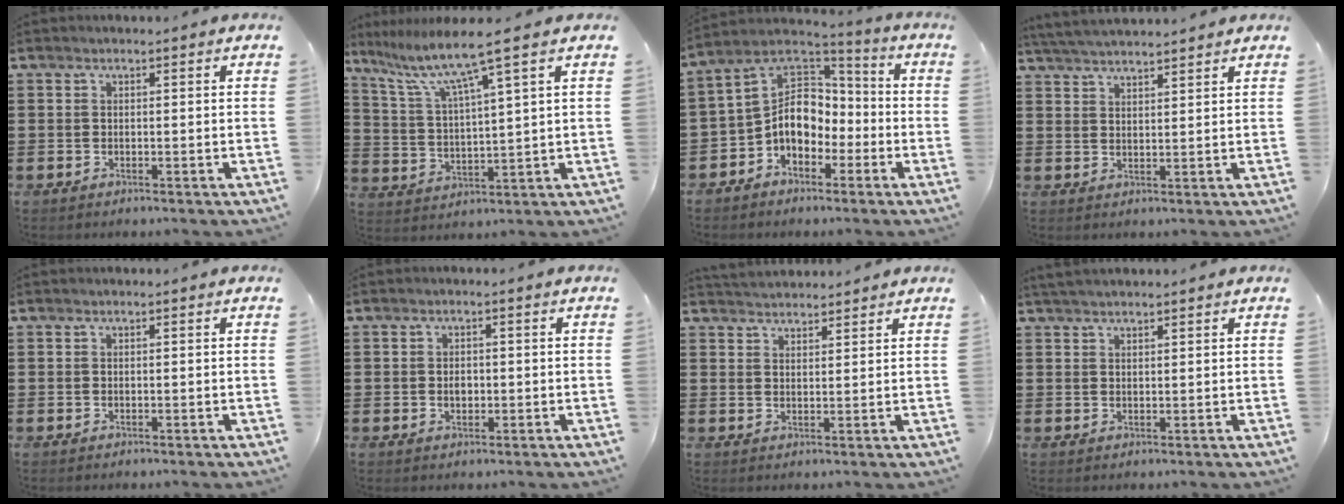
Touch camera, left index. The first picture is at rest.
{"total": 10.7, "force": [6.7, 0.6, 8.3], "torque": [-0.188, -0.024, 0.108]}
{"total": 8.9, "force": [-2.3, 6.8, 5.2], "torque": [-0.125, 0.004, -0.053]}
{"total": 3.7, "force": [3.7, -0.2, 0.7], "torque": [-0.024, -0.008, 0.068]}
{"total": 0.0}
{"total": 1.6, "force": [0.0, 1.0, 1.2], "torque": [-0.026, 0.005, -0.001]}
{"total": 2.8, "force": [2.8, 0.2, -0.2], "torque": [-0.004, -0.005, 0.054]}
{"total": 1.7, "force": [1.7, 0.1, 0.4], "torque": [-0.012, 0.002, 0.033]}